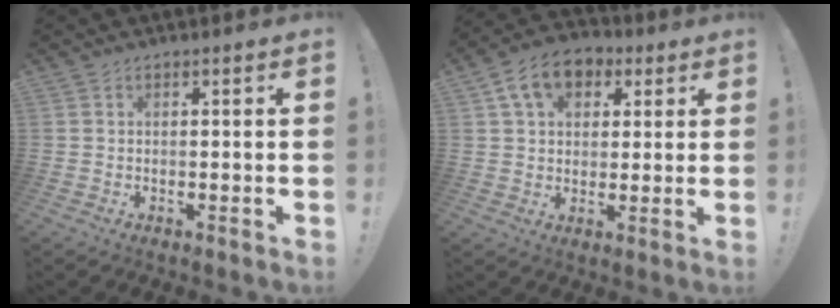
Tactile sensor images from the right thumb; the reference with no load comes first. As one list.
[{"total": 11.6, "force": [4.9, 8.3, 6.4], "torque": [-0.107, -0.006, 0.097]}]